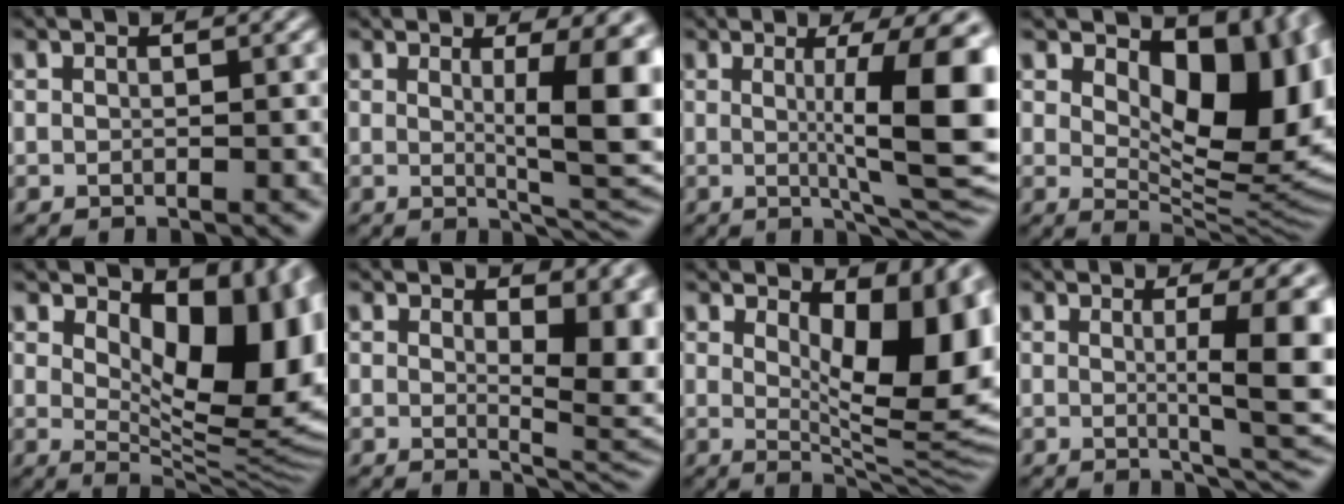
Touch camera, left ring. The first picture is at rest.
{"total": 8.3, "force": [1.2, 2.1, 8.0], "torque": [-0.103, -0.012, 0.022]}
{"total": 10.4, "force": [0.9, 2.4, 10.1], "torque": [-0.119, -0.005, 0.016]}
{"total": 12.8, "force": [3.5, 6.6, 10.3], "torque": [-0.125, -0.011, 0.065]}
{"total": 12.0, "force": [3.3, 5.8, 10.0], "torque": [-0.127, -0.012, 0.060]}
{"total": 7.7, "force": [1.6, 3.4, 6.8], "torque": [-0.062, -0.011, 0.034]}
{"total": 10.4, "force": [2.5, 4.2, 9.2], "torque": [-0.108, -0.013, 0.043]}
{"total": 7.7, "force": [0.5, 1.8, 7.4], "torque": [-0.086, -0.008, 0.010]}